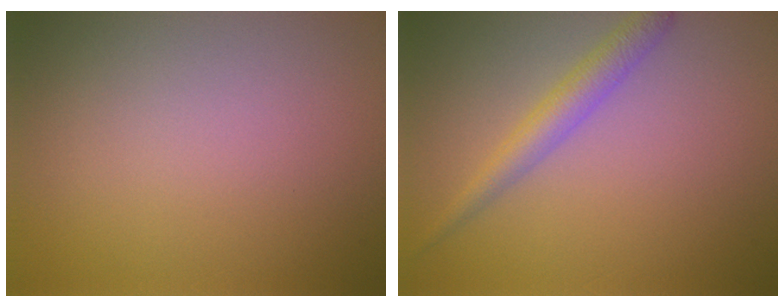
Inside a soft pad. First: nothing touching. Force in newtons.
{"total": 2.5, "press": 2.5, "slide": 0.1}